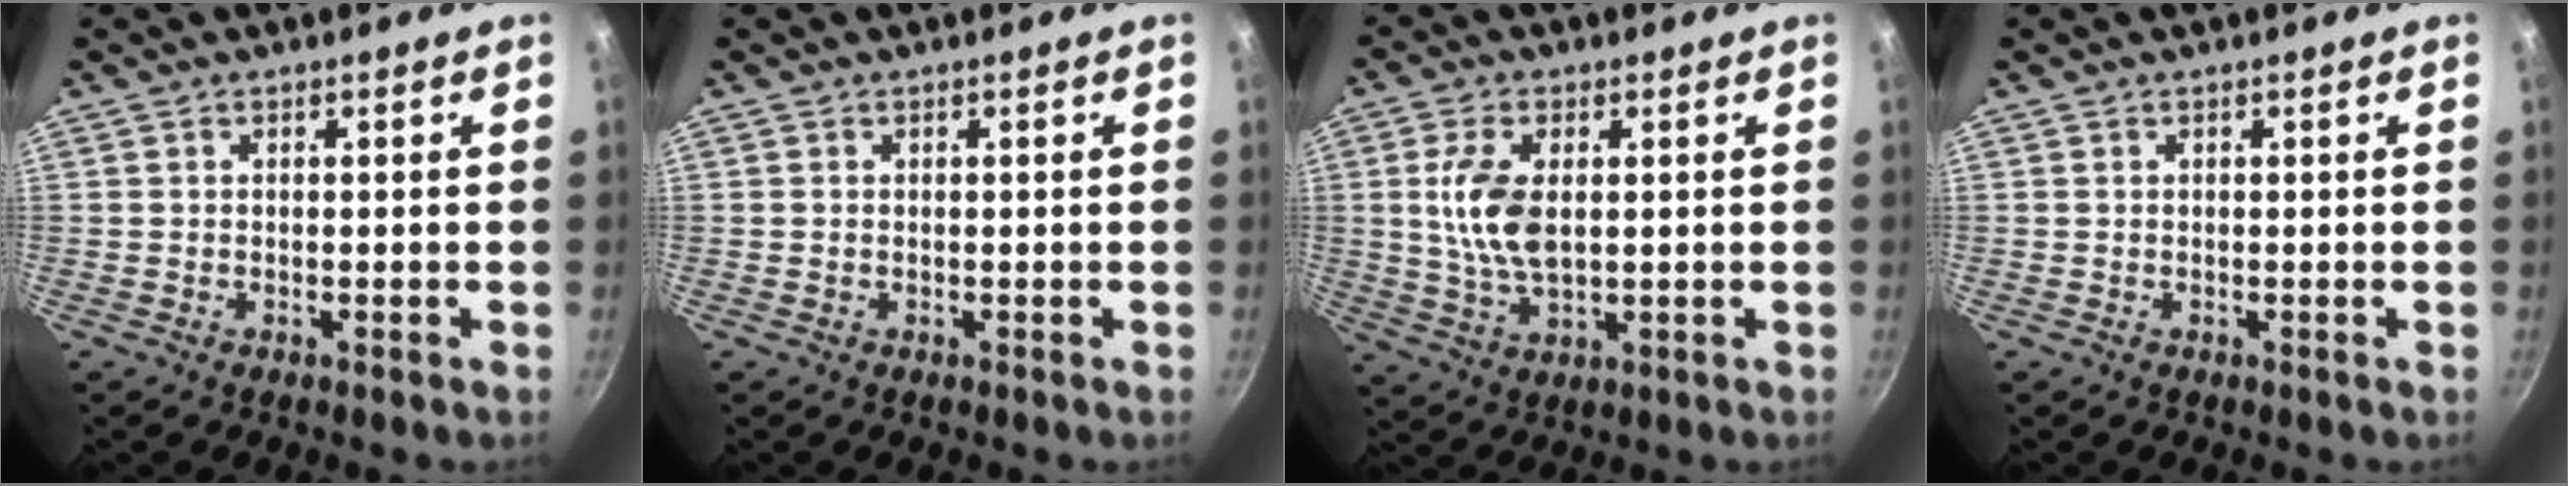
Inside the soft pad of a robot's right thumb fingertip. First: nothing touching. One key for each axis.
{"total": 0.0}
{"total": 9.5, "fx": 1.4, "fy": 5.1, "fz": 7.9, "tx": -0.154, "ty": -0.005, "tz": 0.027}
{"total": 0.0}